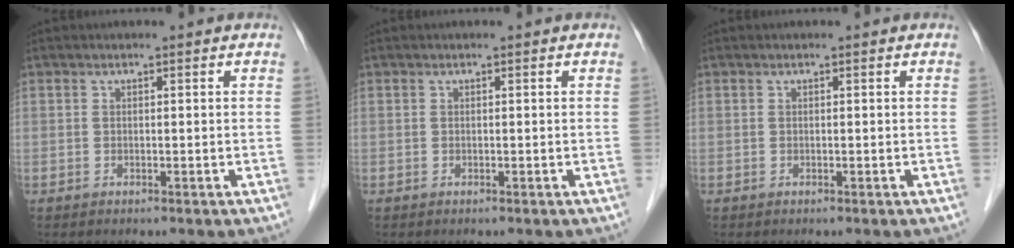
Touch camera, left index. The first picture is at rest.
{"total": 0.0}
{"total": 0.0}